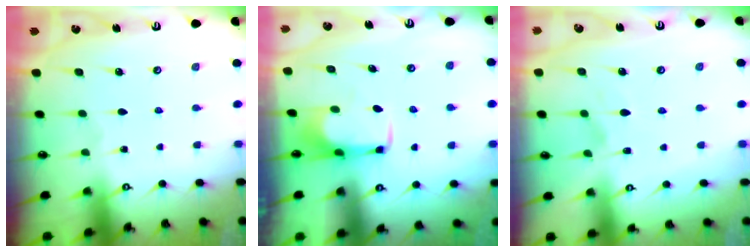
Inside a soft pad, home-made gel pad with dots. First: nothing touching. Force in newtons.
{"total": 2.0, "press": 1.9, "slide": 0.3}
{"total": 1.8, "press": 1.4, "slide": 1.2}